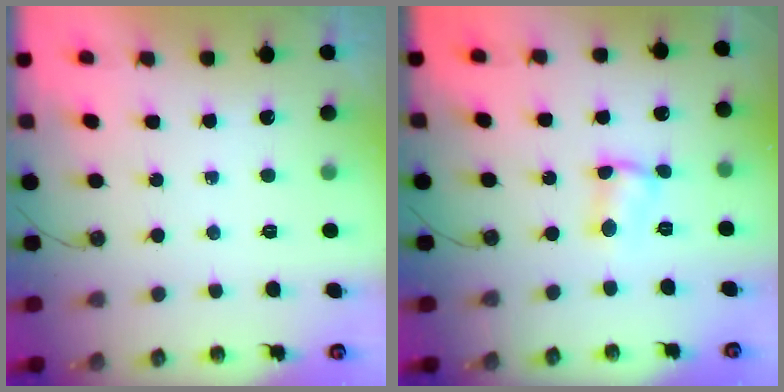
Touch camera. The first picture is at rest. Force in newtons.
{"total": 2.9, "press": 2.9, "slide": 0.2}